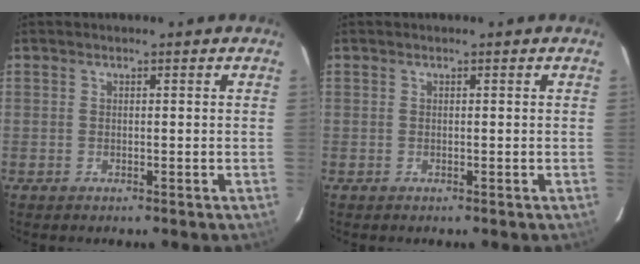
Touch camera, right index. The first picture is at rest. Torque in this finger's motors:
{"motor_torque": [0.00, 0.00, 0.01, 0.00]}